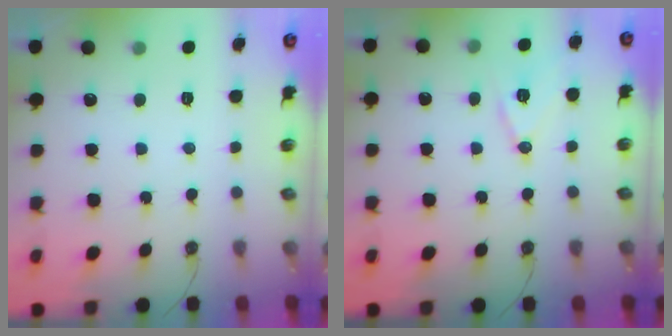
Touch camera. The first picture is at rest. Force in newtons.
{"total": 10.5, "press": 9.9, "slide": 3.4}